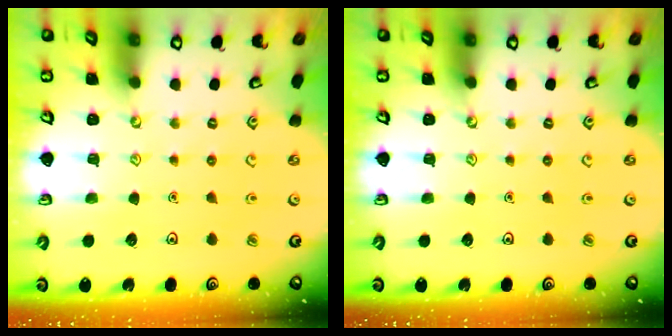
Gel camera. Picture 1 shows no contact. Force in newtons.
{"total": 0.0}